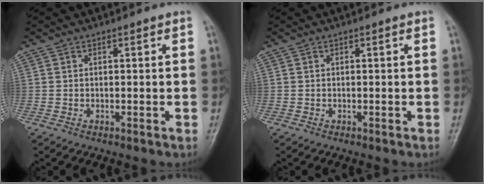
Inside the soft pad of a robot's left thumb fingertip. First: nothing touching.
{"total": 0.0}